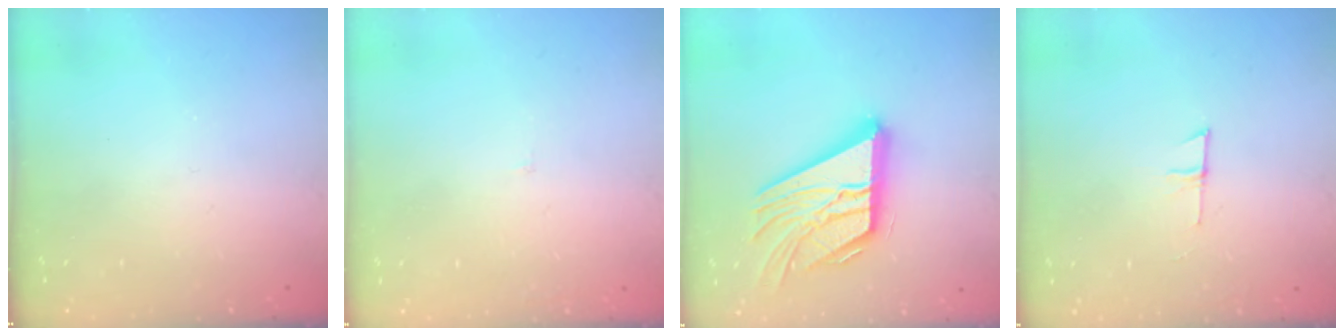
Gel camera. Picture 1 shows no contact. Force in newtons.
{"total": 2.0, "press": 2.0, "slide": 0.1}
{"total": 21.7, "press": 21.6, "slide": 1.9}
{"total": 4.7, "press": 4.7, "slide": 0.3}